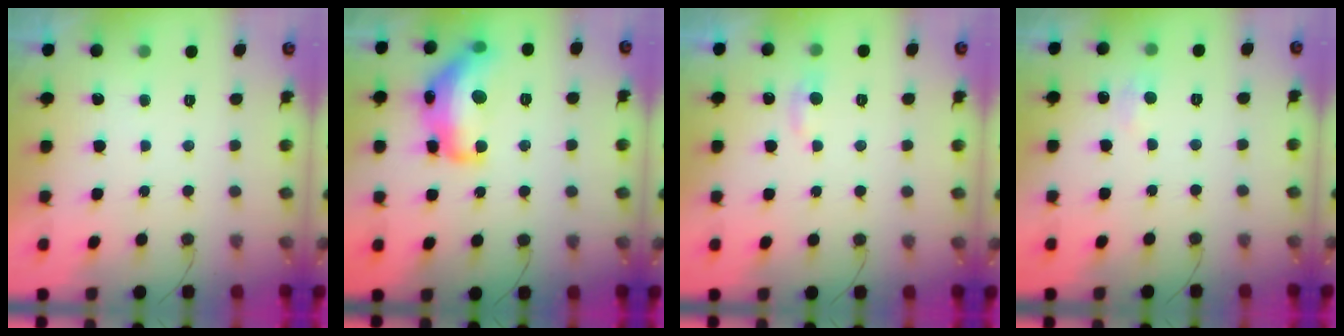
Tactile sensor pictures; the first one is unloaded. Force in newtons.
{"total": 18.0, "press": 17.9, "slide": 1.0}
{"total": 4.0, "press": 3.9, "slide": 0.4}
{"total": 5.4, "press": 5.3, "slide": 0.7}